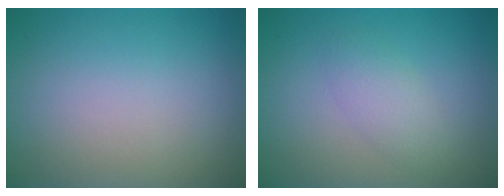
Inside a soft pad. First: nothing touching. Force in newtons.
{"total": 2.1, "press": 2.1, "slide": 0.0}